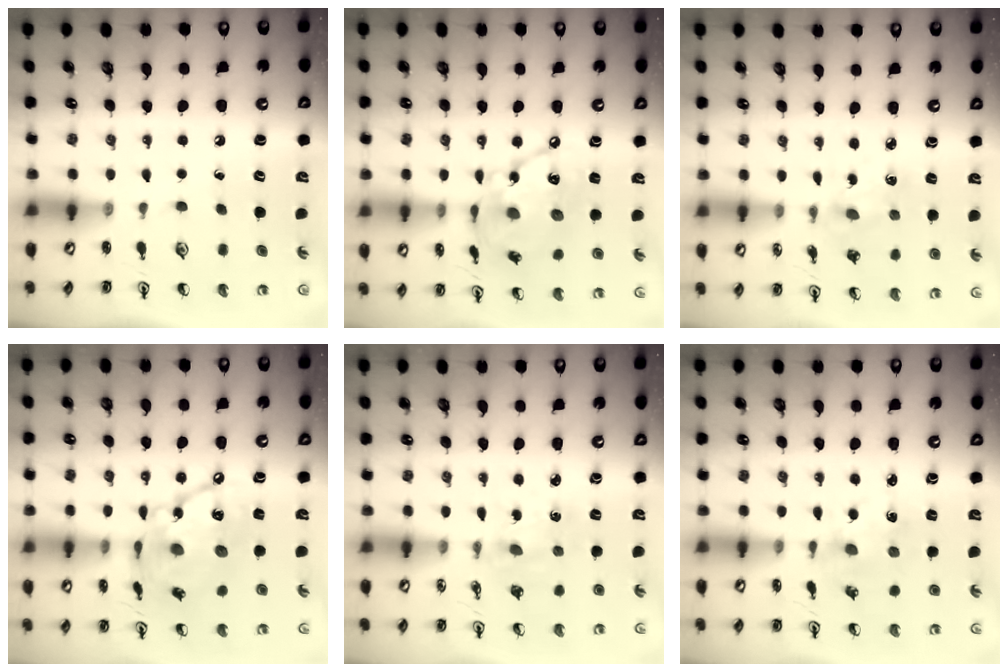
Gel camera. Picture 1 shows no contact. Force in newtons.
{"total": 14.6, "press": 14.5, "slide": 1.4}
{"total": 1.9, "press": 1.9, "slide": 0.4}
{"total": 16.2, "press": 16.2, "slide": 1.4}
{"total": 2.3, "press": 2.3, "slide": 0.4}
{"total": 2.0, "press": 1.8, "slide": 0.7}